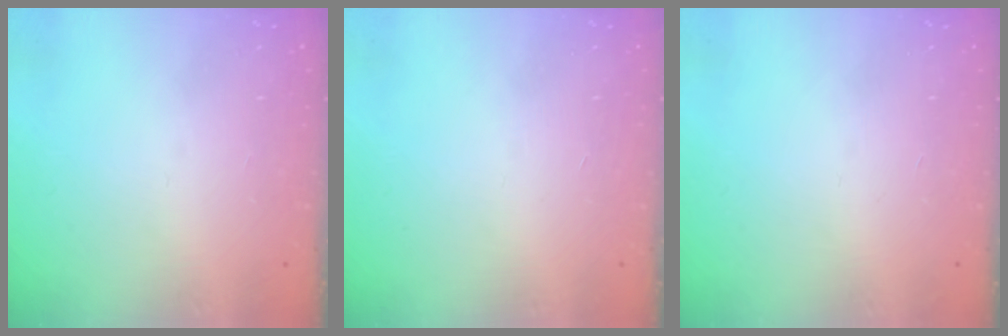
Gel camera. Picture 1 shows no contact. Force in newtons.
{"total": 0.0}
{"total": 0.0}